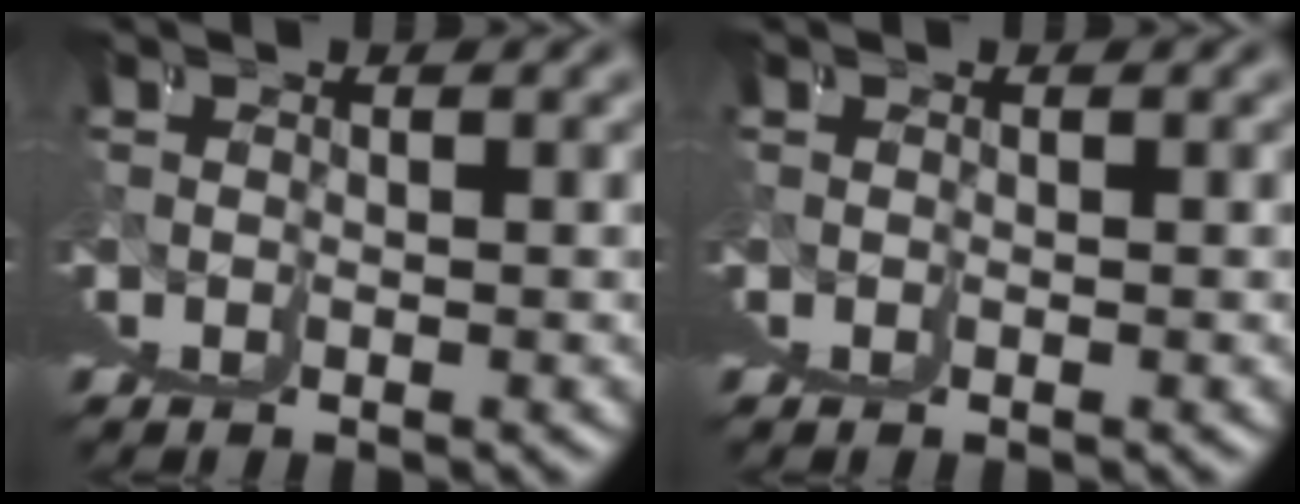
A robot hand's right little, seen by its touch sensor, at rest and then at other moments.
{"total": 0.0}